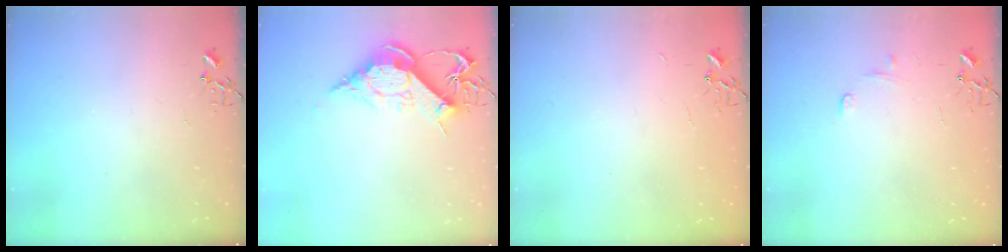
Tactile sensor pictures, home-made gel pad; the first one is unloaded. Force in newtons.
{"total": 11.8, "press": 11.7, "slide": 0.8}
{"total": 1.9, "press": 1.9, "slide": 0.3}
{"total": 7.0, "press": 7.0, "slide": 0.8}